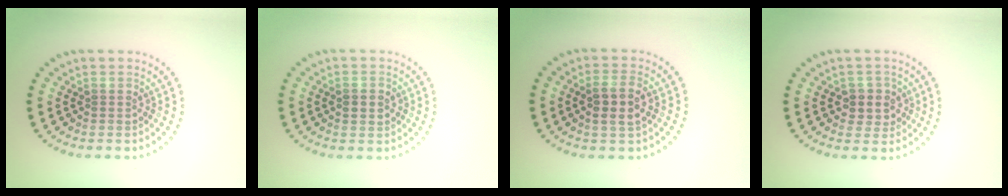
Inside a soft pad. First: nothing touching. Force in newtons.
{"total": 2.1, "press": 2.1, "slide": 0.2}
{"total": 2.8, "press": 2.7, "slide": 0.7}
{"total": 2.4, "press": 2.1, "slide": 1.0}